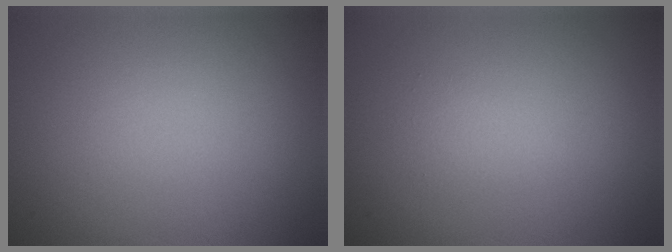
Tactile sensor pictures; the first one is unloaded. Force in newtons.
{"total": 1.1, "press": 1.1, "slide": 0.1}